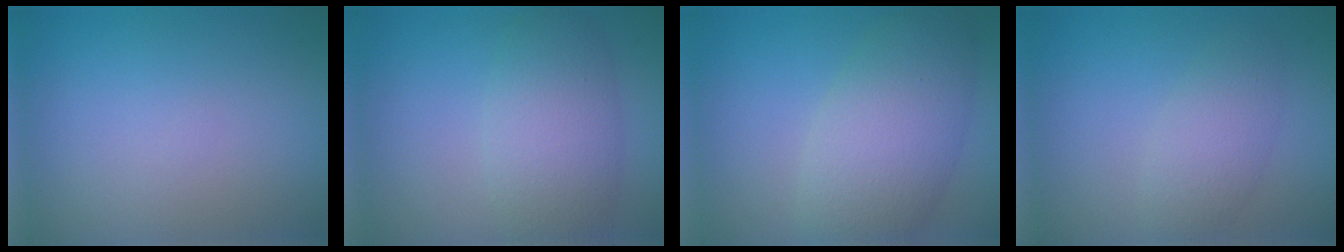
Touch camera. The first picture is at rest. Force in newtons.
{"total": 5.3, "press": 5.3, "slide": 0.3}
{"total": 7.0, "press": 7.0, "slide": 0.3}
{"total": 2.9, "press": 2.9, "slide": 0.2}